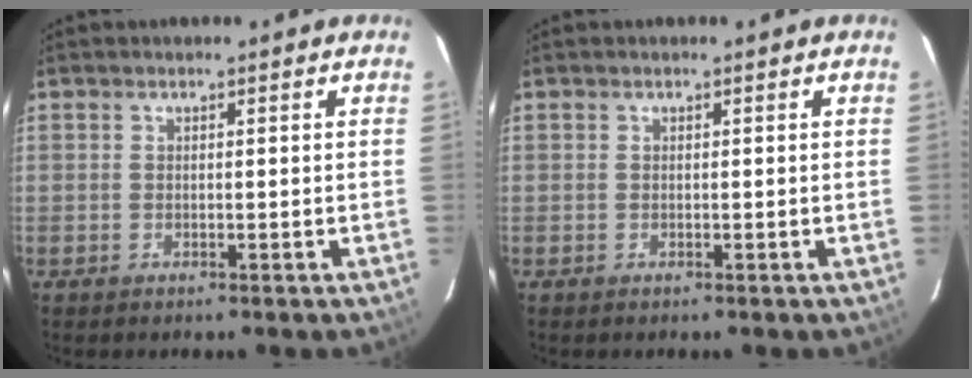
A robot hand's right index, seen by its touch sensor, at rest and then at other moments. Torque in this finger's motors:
{"motor_torque": [0.00, 0.00, 0.00, 0.00]}